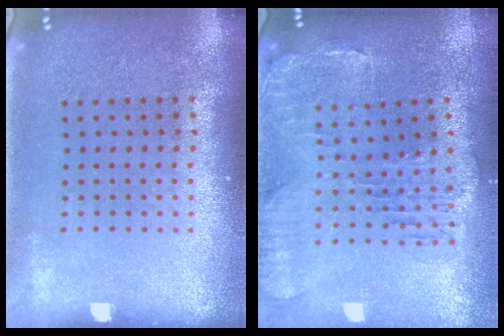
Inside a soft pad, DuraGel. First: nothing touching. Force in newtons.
{"total": 1.5, "press": 1.5, "slide": 0.4}